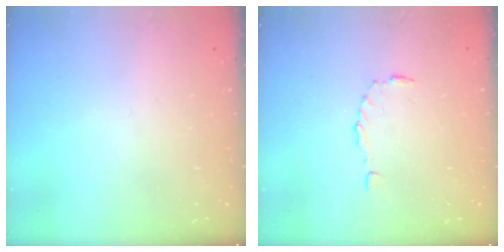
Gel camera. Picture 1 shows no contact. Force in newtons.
{"total": 2.8, "press": 2.8, "slide": 0.4}